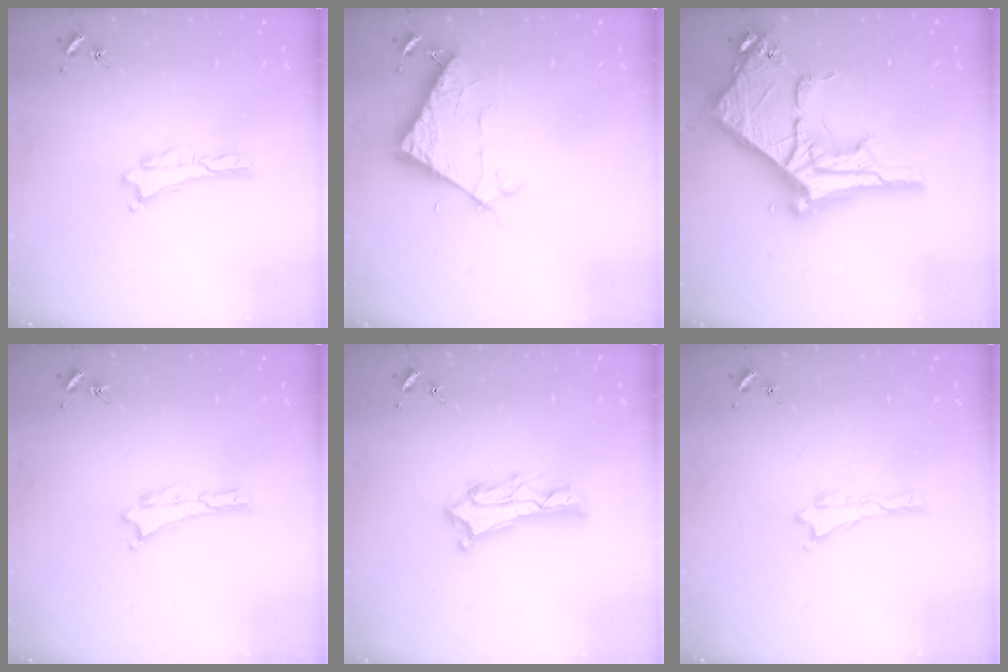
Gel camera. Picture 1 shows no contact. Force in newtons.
{"total": 7.1, "press": 7.1, "slide": 0.6}
{"total": 14.0, "press": 13.9, "slide": 1.4}
{"total": 0.0}
{"total": 6.1, "press": 6.1, "slide": 0.5}
{"total": 0.0}